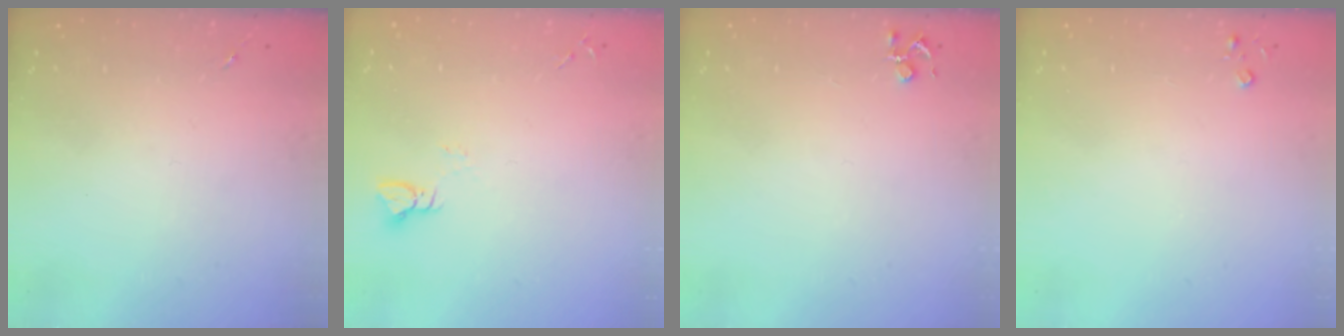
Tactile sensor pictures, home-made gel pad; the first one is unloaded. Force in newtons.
{"total": 3.0, "press": 3.0, "slide": 0.3}
{"total": 3.9, "press": 3.9, "slide": 0.5}
{"total": 2.6, "press": 2.6, "slide": 0.3}